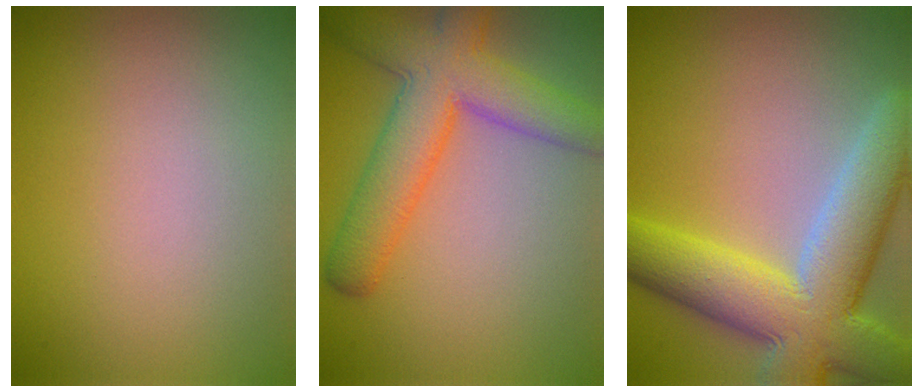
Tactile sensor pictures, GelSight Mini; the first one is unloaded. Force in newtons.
{"total": 7.2, "press": 7.2, "slide": 0.3}
{"total": 10.8, "press": 10.8, "slide": 0.5}